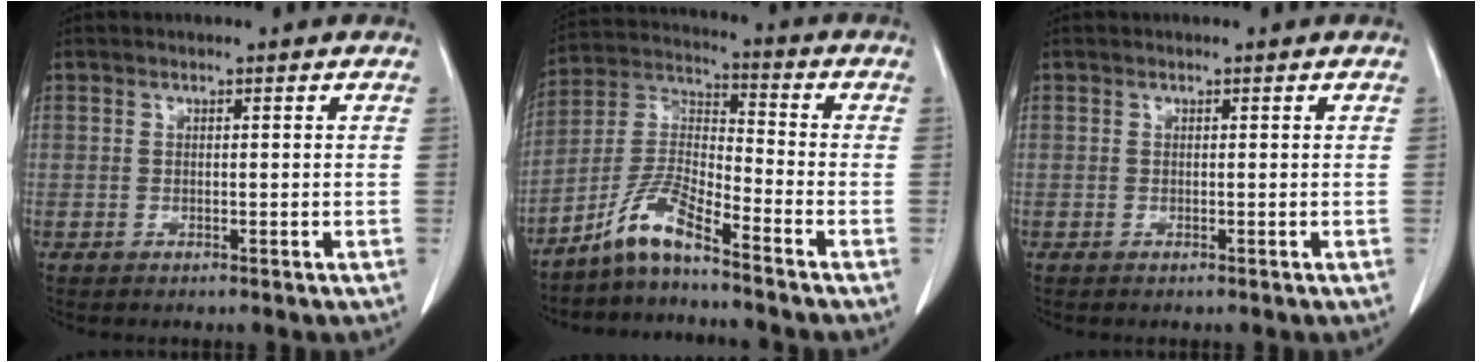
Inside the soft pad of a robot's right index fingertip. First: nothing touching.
{"total": 8.0, "force": [-6.4, 0.3, 4.8], "torque": [-0.109, 0.003, -0.131]}
{"total": 0.0}